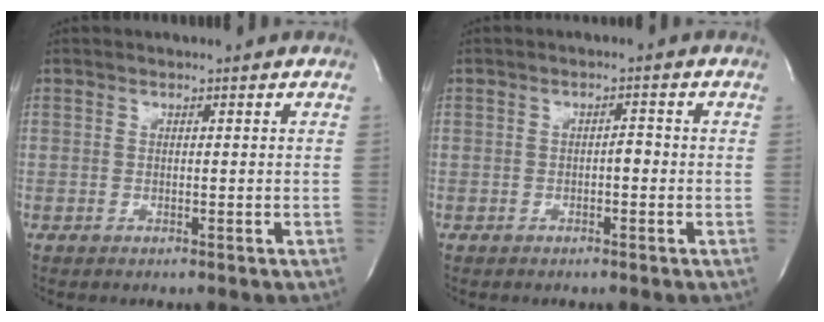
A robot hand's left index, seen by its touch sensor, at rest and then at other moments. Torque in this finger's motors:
{"motor_torque": [0.09, -0.07, -0.01, 0.00]}